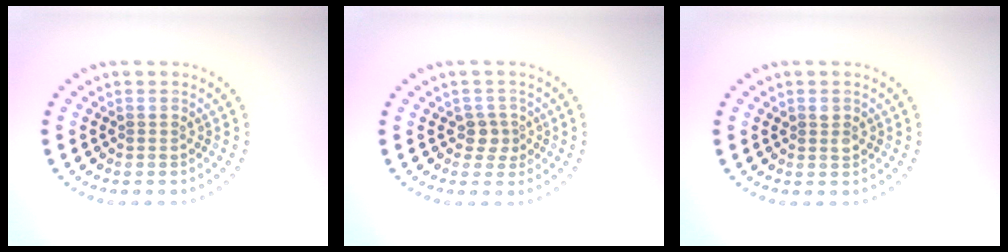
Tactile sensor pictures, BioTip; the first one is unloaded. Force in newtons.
{"total": 1.6, "press": 1.4, "slide": 0.8}
{"total": 1.0, "press": 1.0, "slide": 0.3}